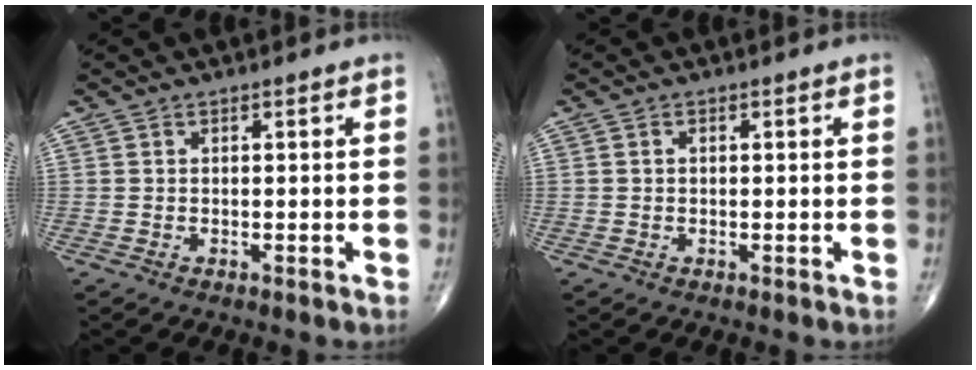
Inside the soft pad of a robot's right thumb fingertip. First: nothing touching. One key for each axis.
{"total": 0.6, "fx": 0.1, "fy": 0.3, "fz": 0.4, "tx": -0.011, "ty": 0.002, "tz": 0.001}